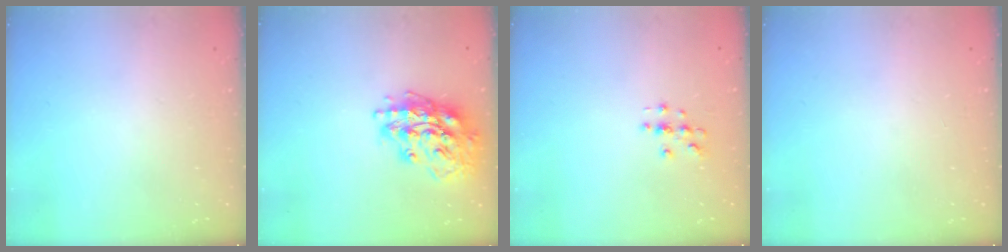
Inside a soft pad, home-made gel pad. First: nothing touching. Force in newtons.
{"total": 17.5, "press": 17.5, "slide": 0.9}
{"total": 2.9, "press": 2.9, "slide": 0.3}
{"total": 0.0}